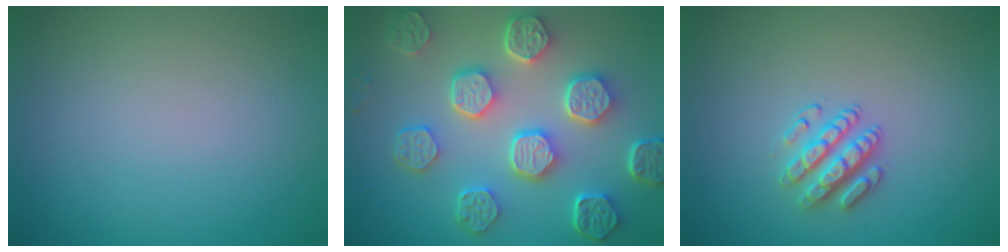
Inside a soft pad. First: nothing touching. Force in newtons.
{"total": 7.9, "press": 6.0, "slide": 5.1}
{"total": 2.6, "press": 2.5, "slide": 0.7}